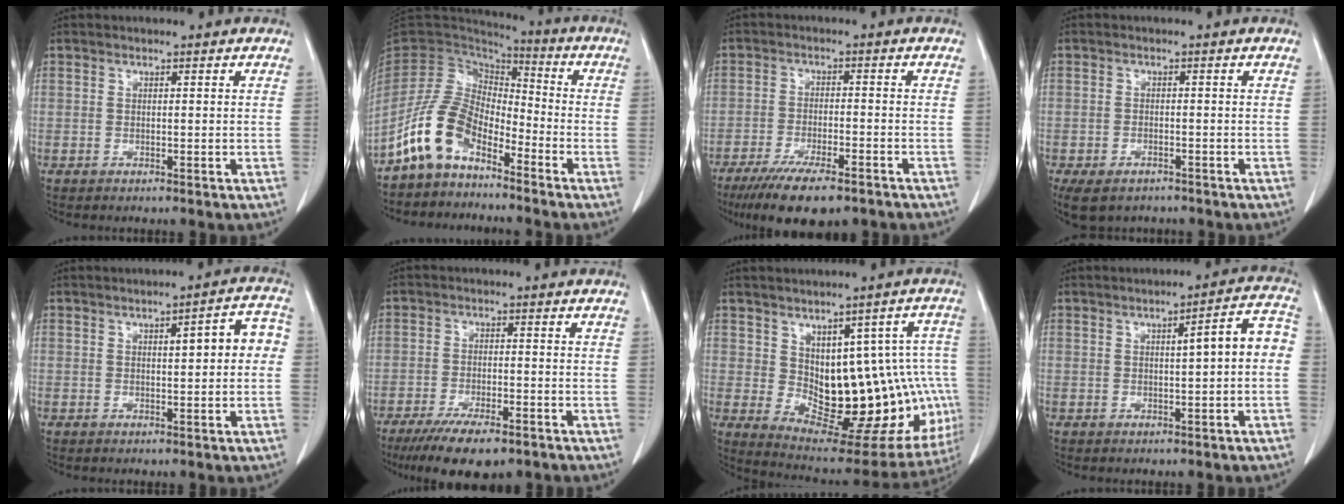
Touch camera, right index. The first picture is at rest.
{"total": 10.3, "force": [-6.9, 5.2, 5.7], "torque": [-0.125, 0.024, -0.144]}
{"total": 11.1, "force": [-8.0, 2.6, 7.2], "torque": [-0.113, -0.019, -0.126]}
{"total": 6.3, "force": [-4.5, 3.4, 2.8], "torque": [-0.051, -0.004, -0.067]}
{"total": 5.9, "force": [0.7, 1.5, 5.6], "torque": [-0.068, 0.028, 0.006]}
{"total": 9.8, "force": [-7.1, 2.6, 6.3], "torque": [-0.098, -0.015, -0.112]}
{"total": 20.4, "force": [-1.3, 9.7, 17.9], "torque": [-0.169, 0.028, 0.013]}
{"total": 6.2, "force": [0.2, 0.9, 6.2], "torque": [-0.078, 0.025, -0.001]}